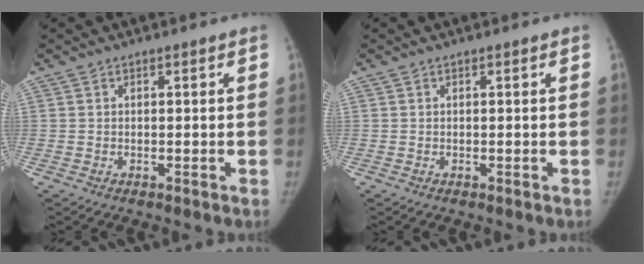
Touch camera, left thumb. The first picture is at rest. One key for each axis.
{"total": 0.0}